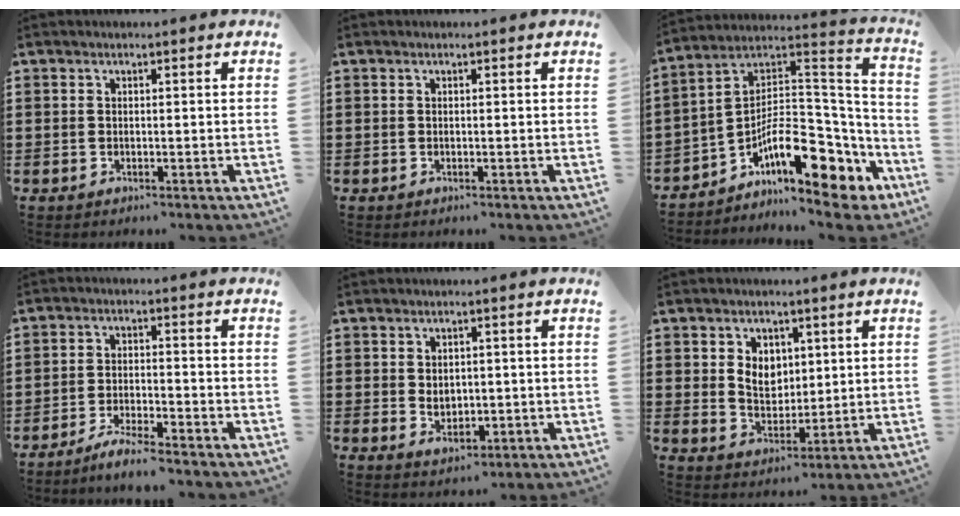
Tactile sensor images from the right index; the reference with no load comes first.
{"total": 0.0}
{"total": 13.3, "force": [-6.9, 6.0, 9.6], "torque": [-0.130, 0.004, -0.119]}
{"total": 3.9, "force": [-3.7, -0.6, 1.0], "torque": [-0.018, 0.000, -0.073]}
{"total": 2.3, "force": [0.2, 1.9, 1.4], "torque": [-0.024, 0.003, 0.000]}
{"total": 4.6, "force": [1.5, 3.6, 2.5], "torque": [-0.045, 0.005, 0.022]}